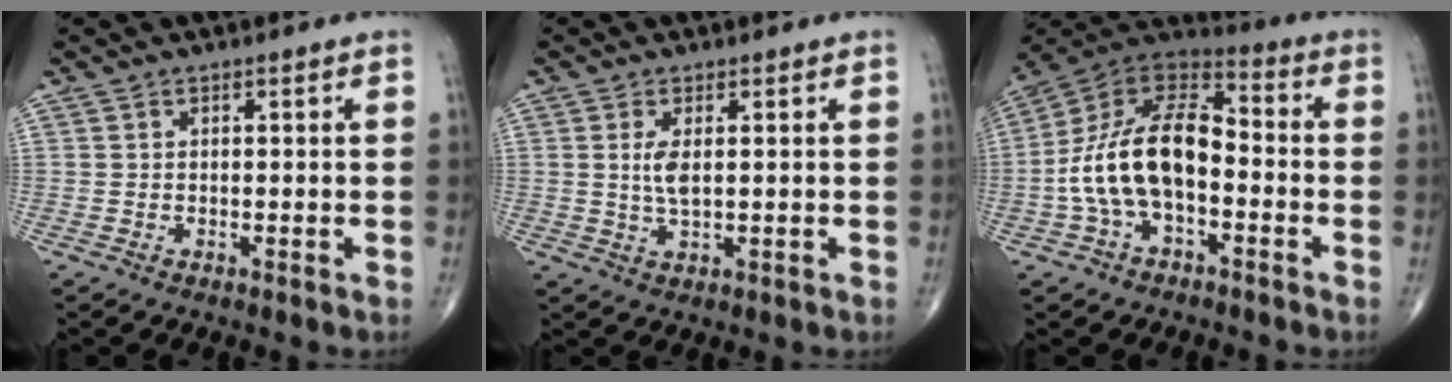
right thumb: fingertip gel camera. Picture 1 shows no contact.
{"total": 3.7, "force": [0.6, 1.4, 3.4], "torque": [-0.074, -0.007, 0.018]}
{"total": 16.9, "force": [-3.0, 9.3, 13.8], "torque": [-0.254, 0.049, -0.062]}